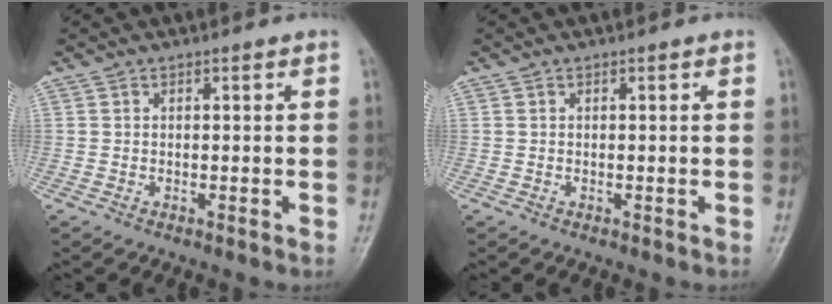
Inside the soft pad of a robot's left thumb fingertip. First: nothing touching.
{"total": 0.0}